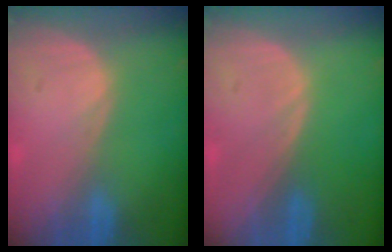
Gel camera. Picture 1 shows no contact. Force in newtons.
{"total": 0.0}